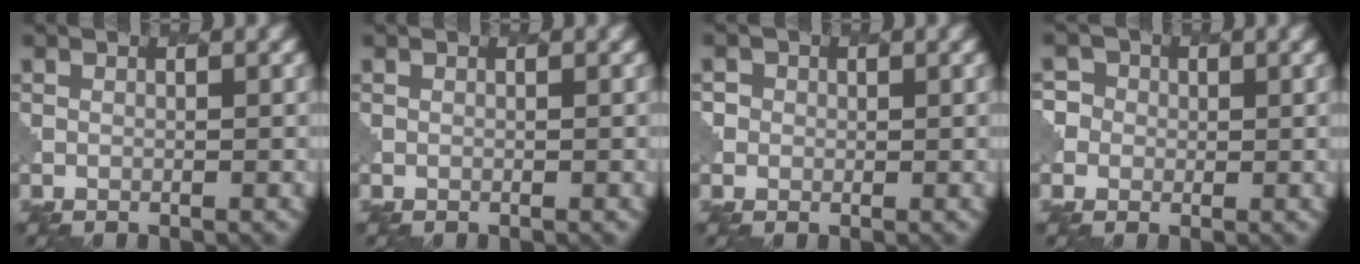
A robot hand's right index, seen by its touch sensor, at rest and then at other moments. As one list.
[{"total": 0.0}, {"total": 1.7, "force": [0.4, 1.7, 0.0], "torque": [0.009, 0.010, -0.007]}, {"total": 3.4, "force": [0.4, 3.3, 0.8], "torque": [0.008, 0.028, -0.028]}]